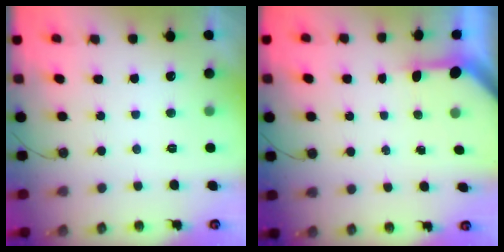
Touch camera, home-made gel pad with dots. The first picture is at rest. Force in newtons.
{"total": 2.9, "press": 2.9, "slide": 0.2}